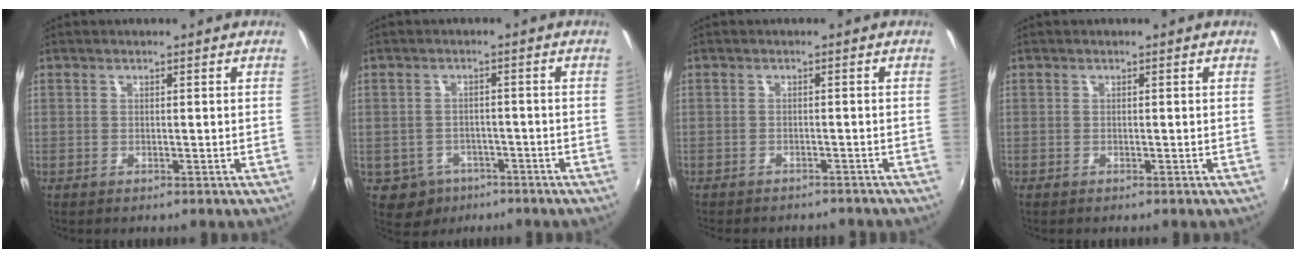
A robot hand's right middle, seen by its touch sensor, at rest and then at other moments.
{"total": 5.5, "force": [-3.2, 4.3, 1.2], "torque": [-0.036, 0.005, -0.040]}
{"total": 6.0, "force": [-5.4, 1.6, 2.0], "torque": [-0.049, -0.013, -0.074]}
{"total": 0.0}